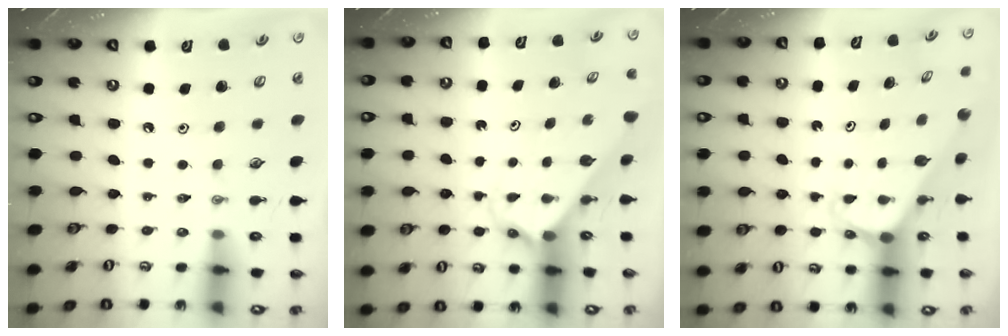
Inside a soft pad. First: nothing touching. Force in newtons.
{"total": 2.3, "press": 2.3, "slide": 0.1}
{"total": 2.0, "press": 2.0, "slide": 0.1}